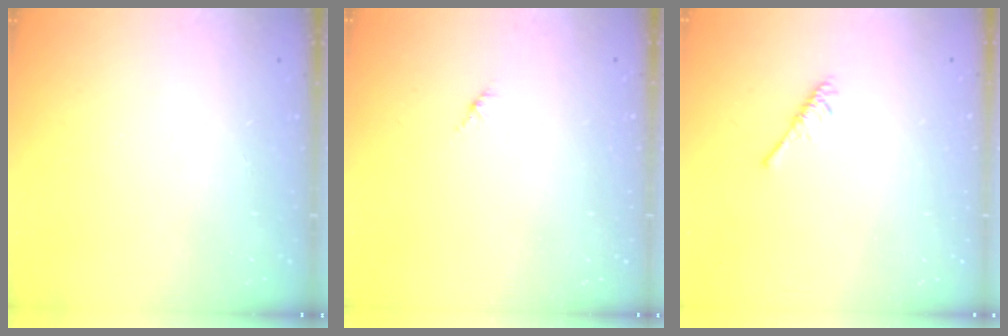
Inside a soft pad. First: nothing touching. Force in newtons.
{"total": 1.4, "press": 1.4, "slide": 0.4}
{"total": 1.9, "press": 1.9, "slide": 0.4}